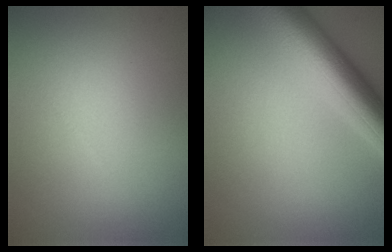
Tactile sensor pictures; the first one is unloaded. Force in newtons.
{"total": 8.2, "press": 8.2, "slide": 0.3}